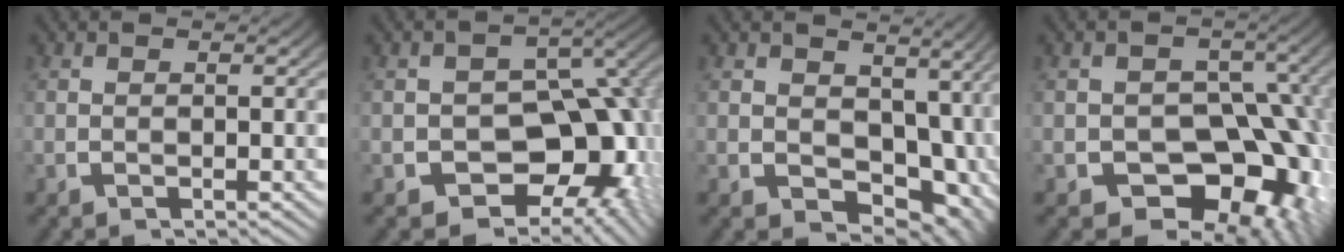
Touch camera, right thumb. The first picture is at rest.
{"total": 14.1, "force": [-3.6, 10.5, 8.7], "torque": [-0.147, -0.065, -0.036]}
{"total": 8.5, "force": [0.6, 6.5, 5.5], "torque": [-0.090, -0.043, 0.027]}
{"total": 15.9, "force": [-4.8, 11.6, 9.7], "torque": [-0.162, -0.079, -0.052]}